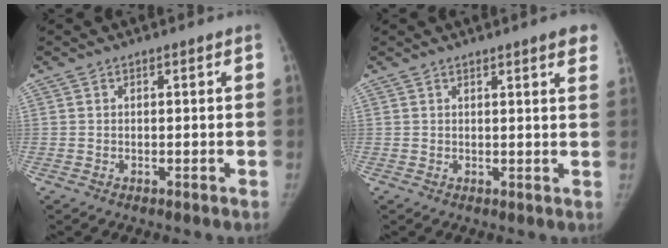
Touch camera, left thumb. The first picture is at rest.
{"total": 5.0, "force": [3.4, 0.5, 3.6], "torque": [-0.028, -0.004, 0.032]}